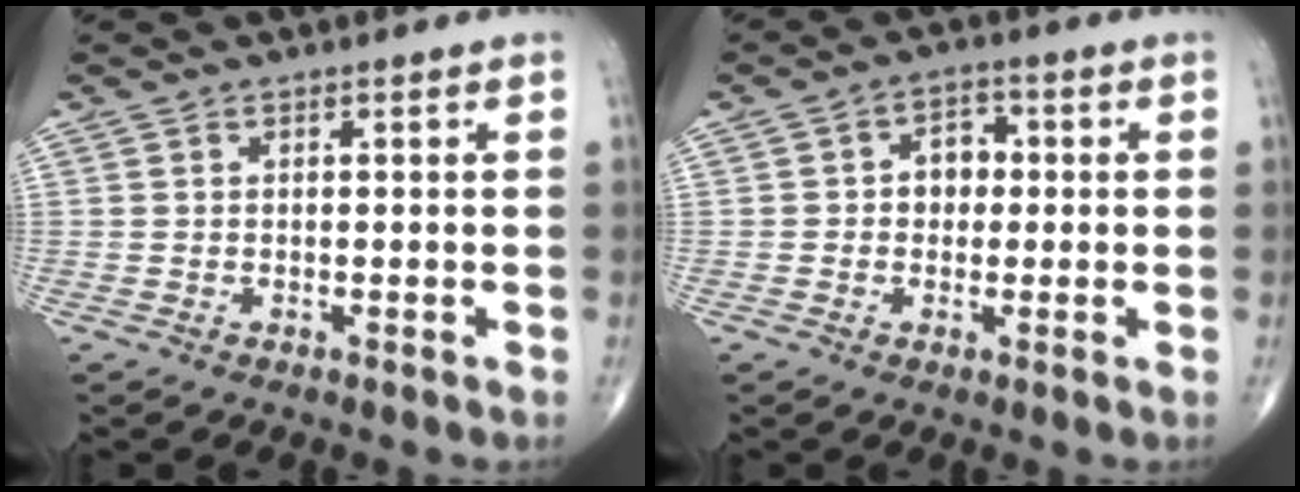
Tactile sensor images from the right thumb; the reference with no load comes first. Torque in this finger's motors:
{"motor_torque": [-0.02, 0.03, 0.14, -0.11, 0.07]}